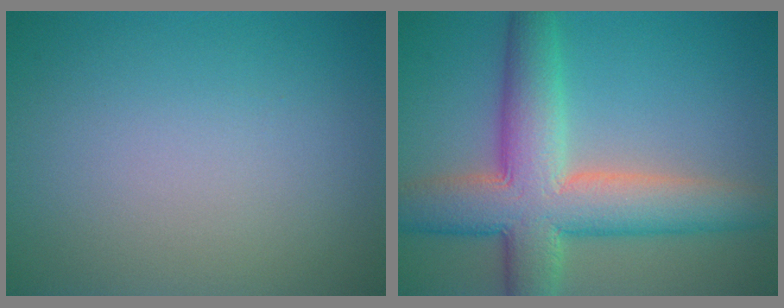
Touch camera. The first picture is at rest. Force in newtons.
{"total": 9.5, "press": 9.5, "slide": 0.2}